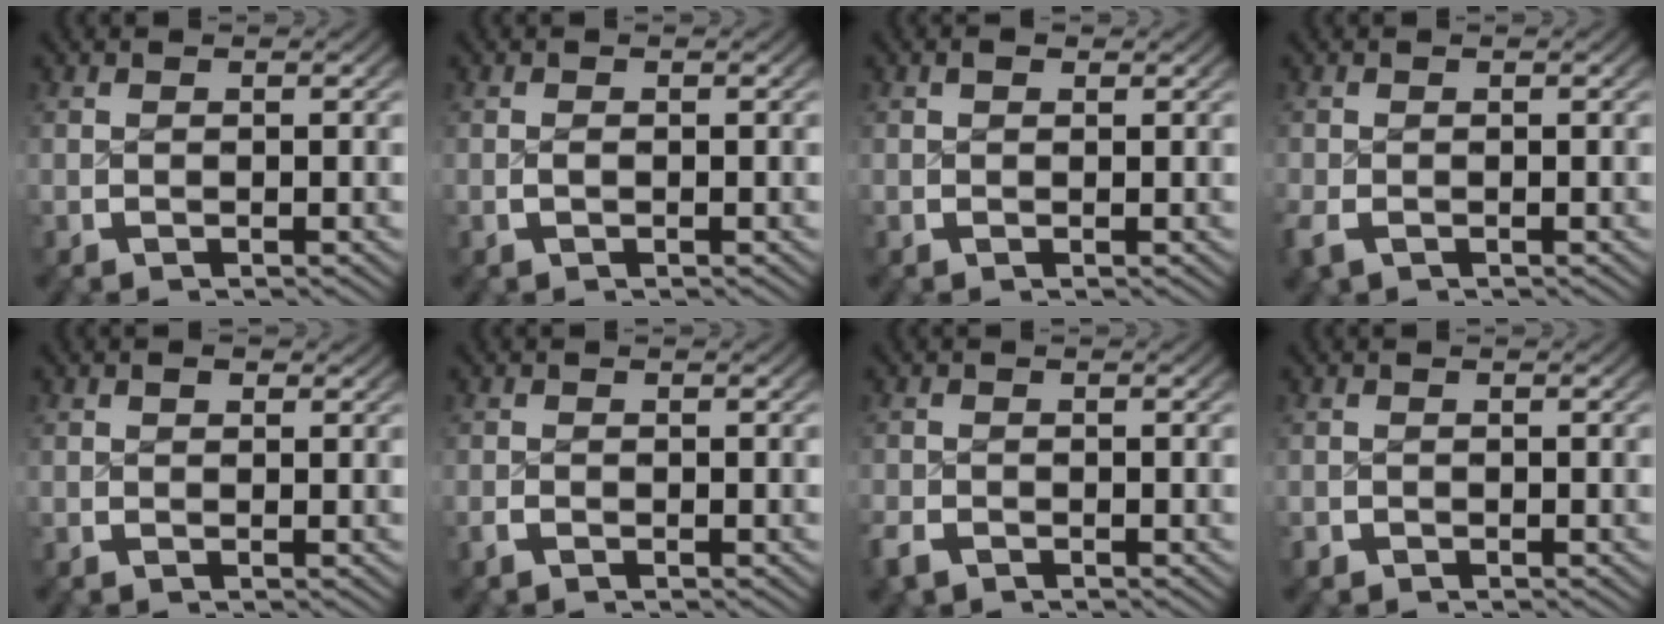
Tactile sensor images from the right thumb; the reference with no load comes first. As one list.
[{"total": 0.5, "force": [-0.3, 0.2, 0.4], "torque": [-0.015, -0.006, -0.003]}, {"total": 0.8, "force": [0.6, 0.4, 0.3], "torque": [-0.004, -0.002, 0.011]}, {"total": 1.5, "force": [-0.9, 1.1, 0.6], "torque": [-0.019, -0.009, -0.013]}, {"total": 0.9, "force": [0.6, 0.6, 0.4], "torque": [-0.005, -0.003, 0.009]}, {"total": 0.8, "force": [-0.6, 0.4, 0.2], "torque": [-0.005, -0.003, -0.014]}, {"total": 1.7, "force": [-1.4, 1.0, 0.3], "torque": [-0.007, -0.007, -0.028]}, {"total": 0.8, "force": [-0.7, 0.4, -0.1], "torque": [0.002, -0.006, -0.013]}]